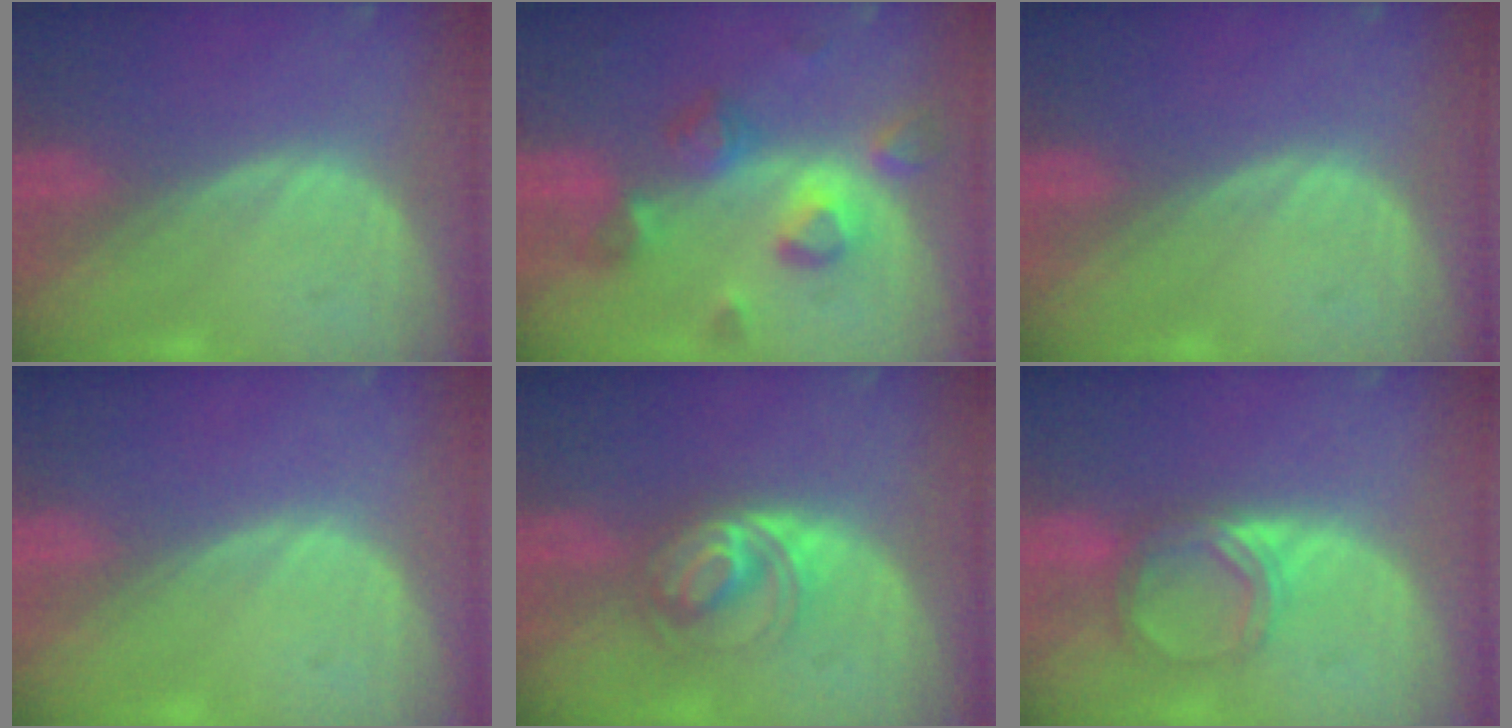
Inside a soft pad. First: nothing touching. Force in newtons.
{"total": 7.9, "press": 7.6, "slide": 2.0}
{"total": 0.0}
{"total": 0.0}
{"total": 5.7, "press": 5.4, "slide": 1.7}
{"total": 5.0, "press": 4.6, "slide": 1.9}